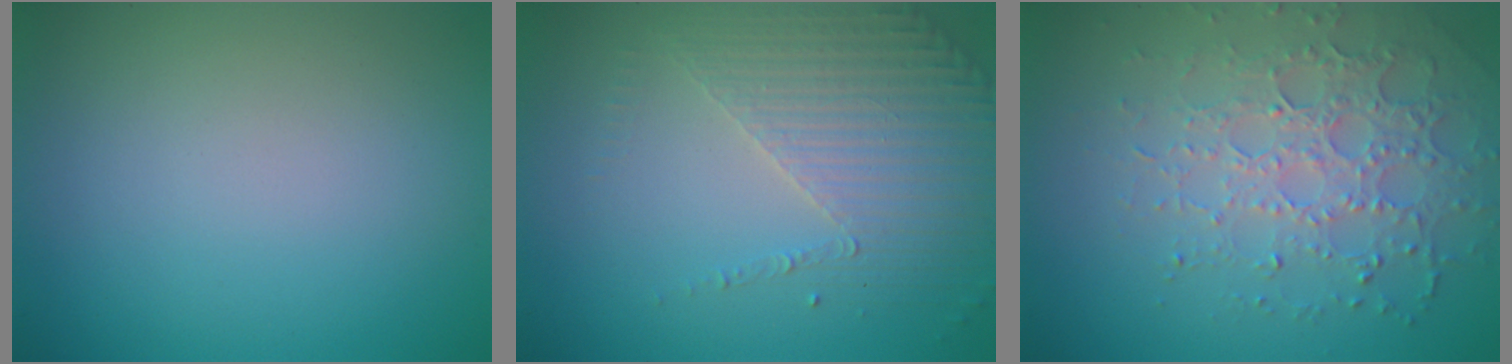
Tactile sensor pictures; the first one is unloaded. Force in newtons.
{"total": 4.2, "press": 3.1, "slide": 2.9}
{"total": 4.6, "press": 4.0, "slide": 2.2}